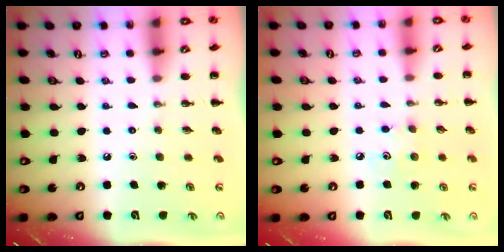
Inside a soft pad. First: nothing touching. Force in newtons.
{"total": 4.5, "press": 4.3, "slide": 1.1}